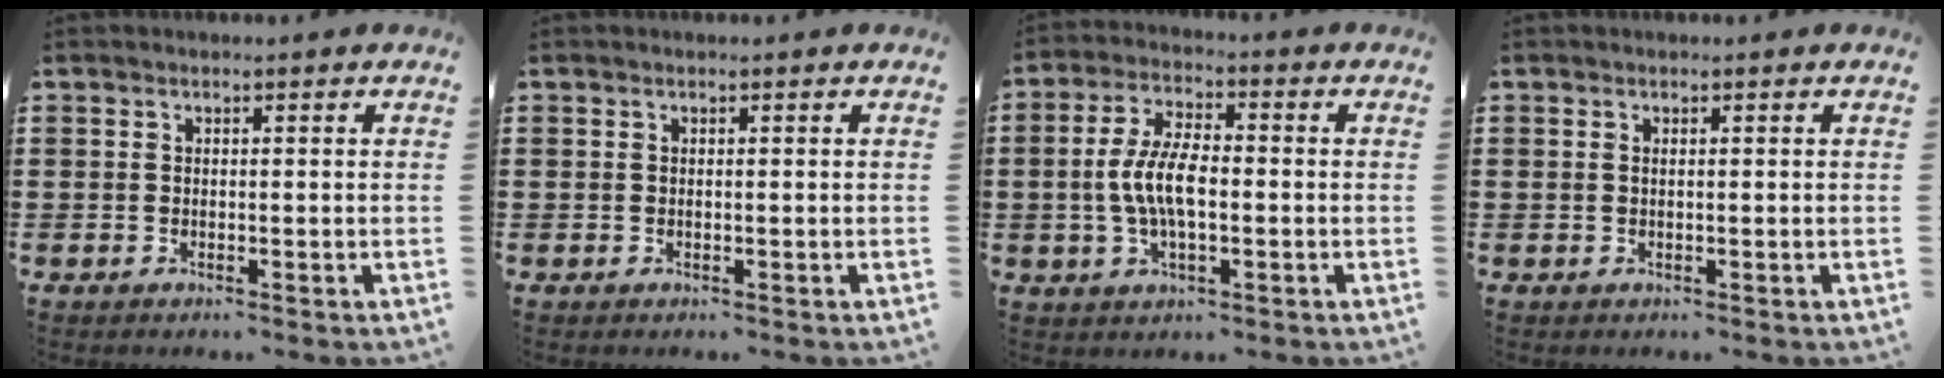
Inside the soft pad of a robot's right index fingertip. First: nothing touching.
{"total": 0.0}
{"total": 7.6, "force": [-0.8, 3.2, 6.8], "torque": [-0.156, -0.005, -0.022]}
{"total": 0.0}